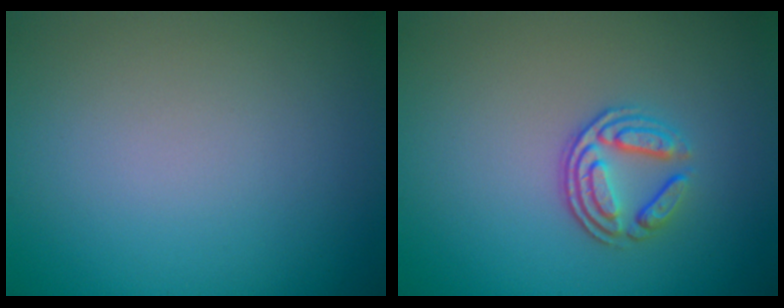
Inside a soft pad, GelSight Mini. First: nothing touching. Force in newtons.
{"total": 3.4, "press": 2.5, "slide": 2.3}